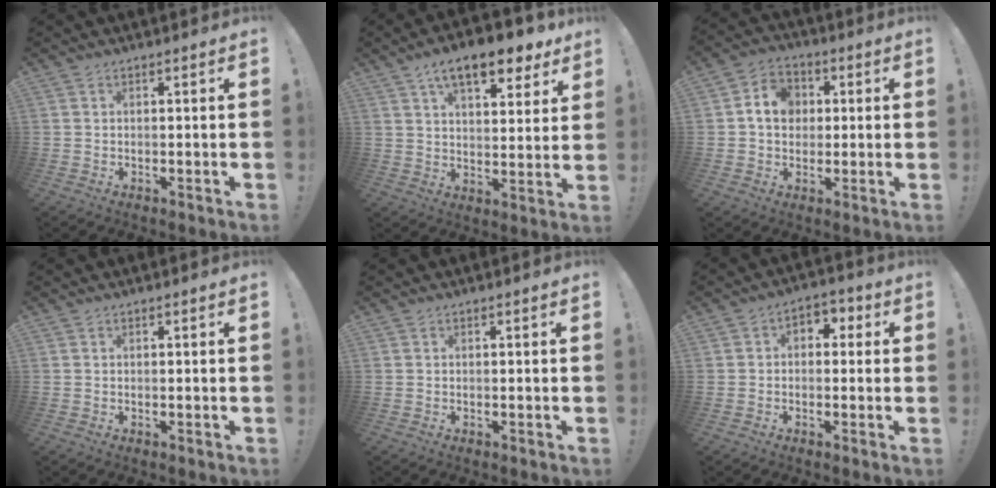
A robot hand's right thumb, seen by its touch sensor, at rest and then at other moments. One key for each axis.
{"total": 13.1, "fx": 8.4, "fy": 5.0, "fz": 8.8, "tx": -0.124, "ty": -0.050, "tz": 0.140}
{"total": 8.9, "fx": 1.3, "fy": 7.7, "fz": 4.3, "tx": -0.066, "ty": 0.012, "tz": 0.030}
{"total": 0.0}
{"total": 0.0}
{"total": 4.3, "fx": -0.9, "fy": 3.4, "fz": 2.4, "tx": -0.032, "ty": 0.019, "tz": -0.015}